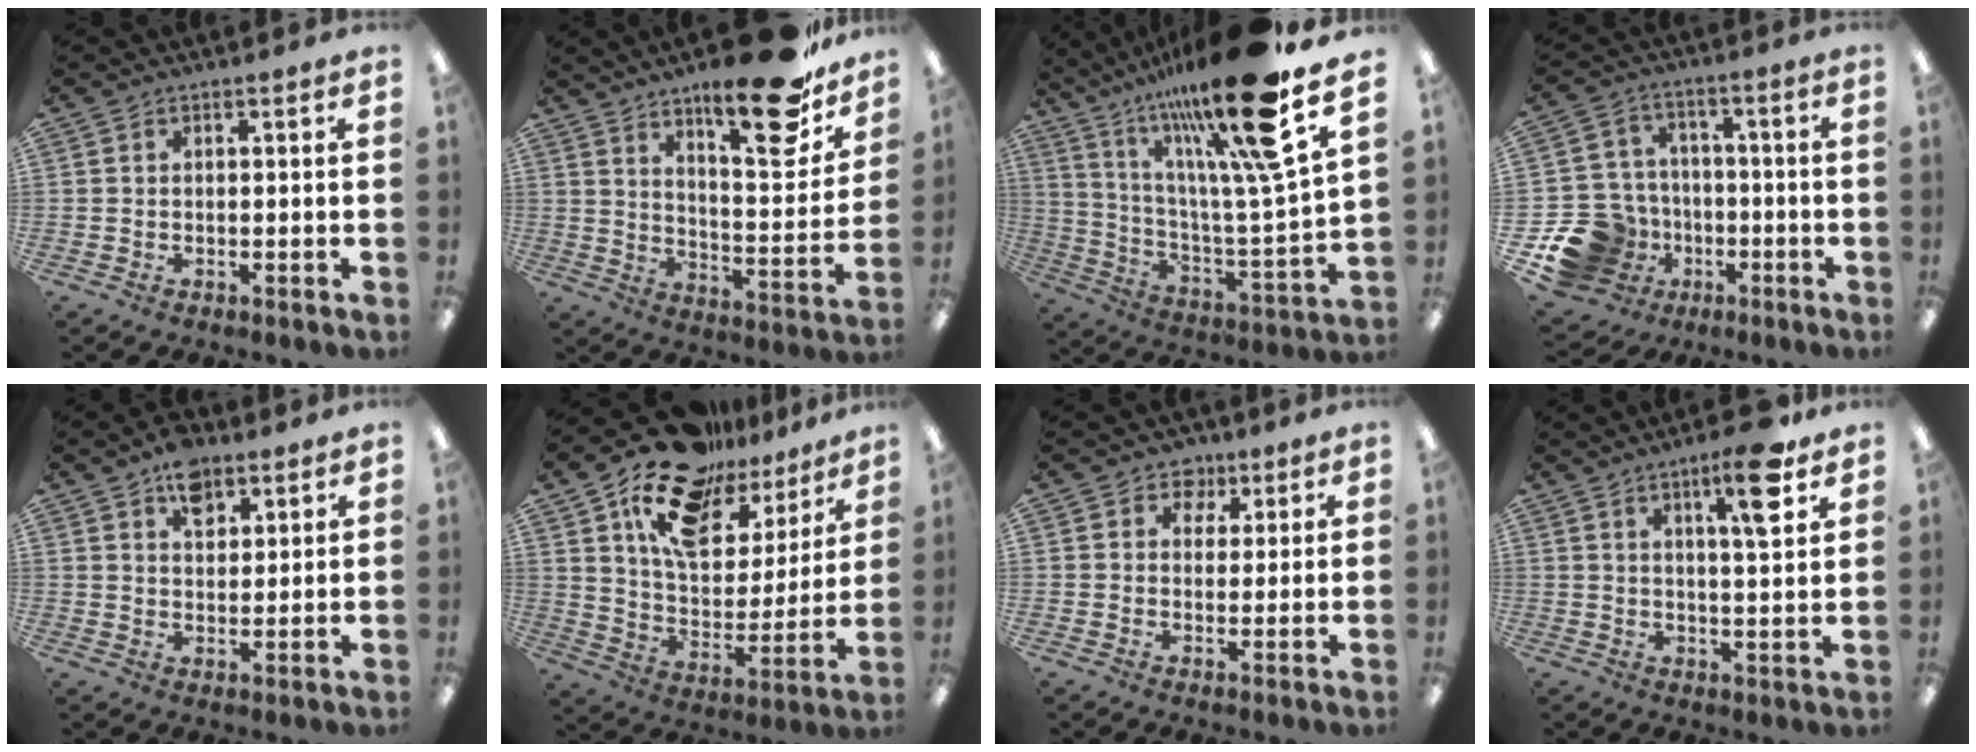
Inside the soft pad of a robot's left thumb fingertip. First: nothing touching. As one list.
[{"total": 20.0, "force": [14.7, 5.4, 12.3], "torque": [-0.177, -0.101, 0.235]}, {"total": 23.7, "force": [17.1, 2.1, 16.3], "torque": [-0.283, -0.103, 0.263]}, {"total": 14.9, "force": [-6.2, 12.4, 5.4], "torque": [-0.116, 0.042, -0.096]}, {"total": 7.8, "force": [5.1, 4.7, 3.5], "torque": [-0.045, -0.019, 0.089]}, {"total": 19.6, "force": [12.9, 11.0, 9.8], "torque": [-0.168, -0.073, 0.229]}, {"total": 5.0, "force": [2.8, 3.9, 1.2], "torque": [-0.007, -0.013, 0.046]}, {"total": 10.8, "force": [6.3, 2.3, 8.4], "torque": [-0.119, -0.030, 0.096]}]